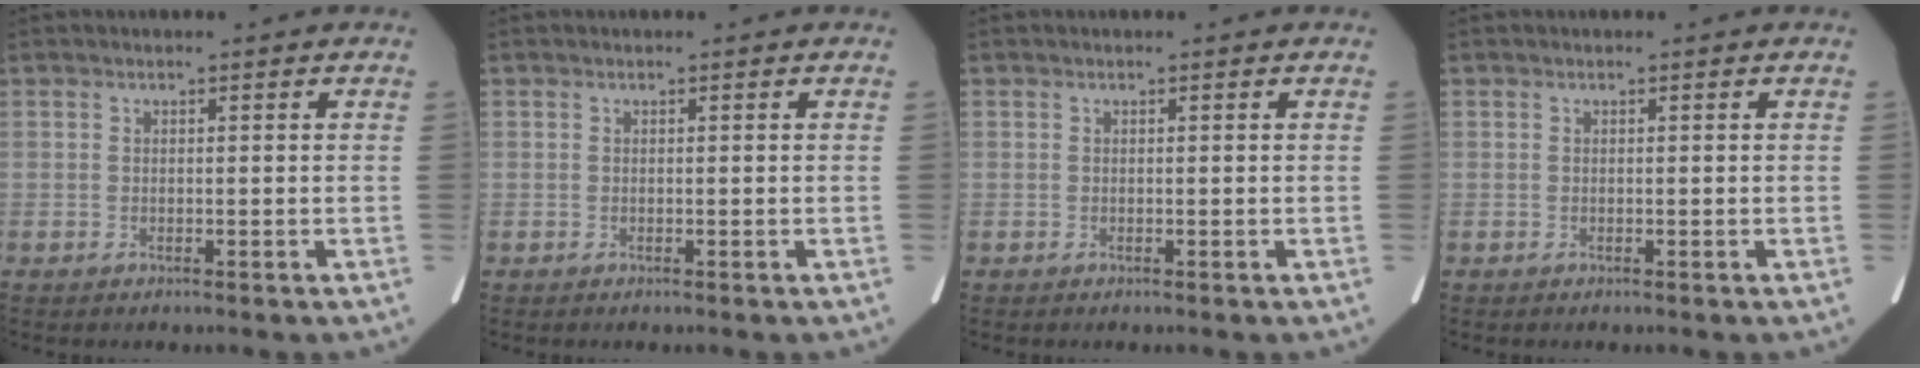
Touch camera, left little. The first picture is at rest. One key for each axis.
{"total": 0.0}
{"total": 0.0}
{"total": 0.0}